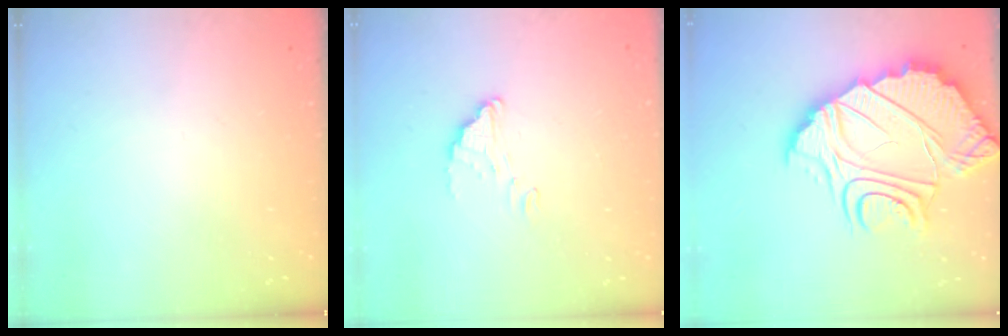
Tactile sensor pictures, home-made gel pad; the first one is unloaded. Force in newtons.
{"total": 1.8, "press": 1.8, "slide": 0.0}
{"total": 17.1, "press": 17.1, "slide": 1.4}